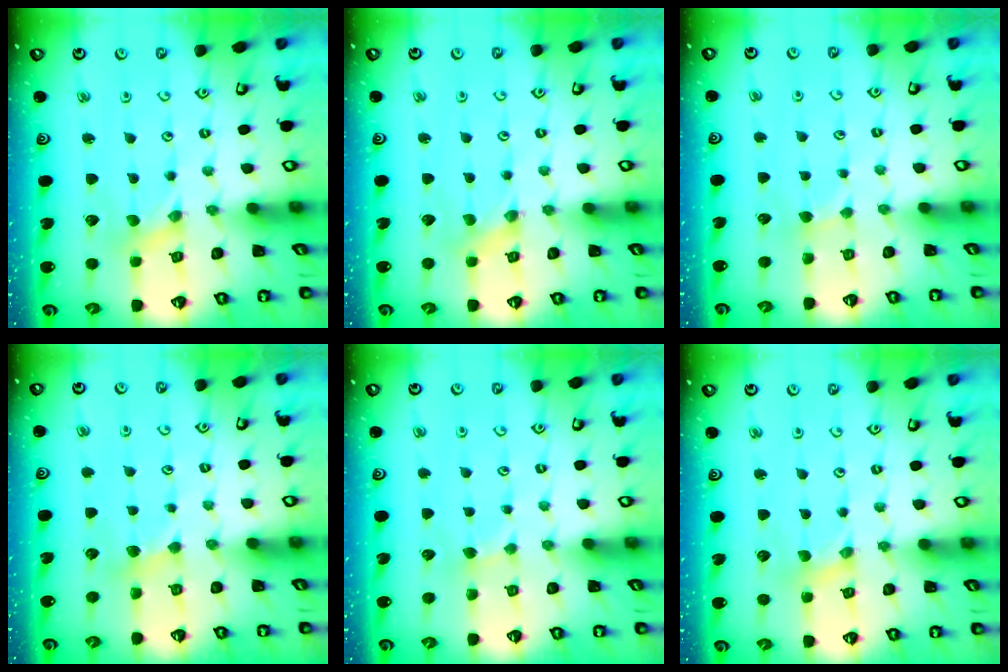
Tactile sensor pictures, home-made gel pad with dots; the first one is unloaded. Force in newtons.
{"total": 0.0}
{"total": 1.3, "press": 1.3, "slide": 0.2}
{"total": 2.5, "press": 2.4, "slide": 0.2}
{"total": 1.3, "press": 1.3, "slide": 0.2}
{"total": 1.4, "press": 1.4, "slide": 0.3}